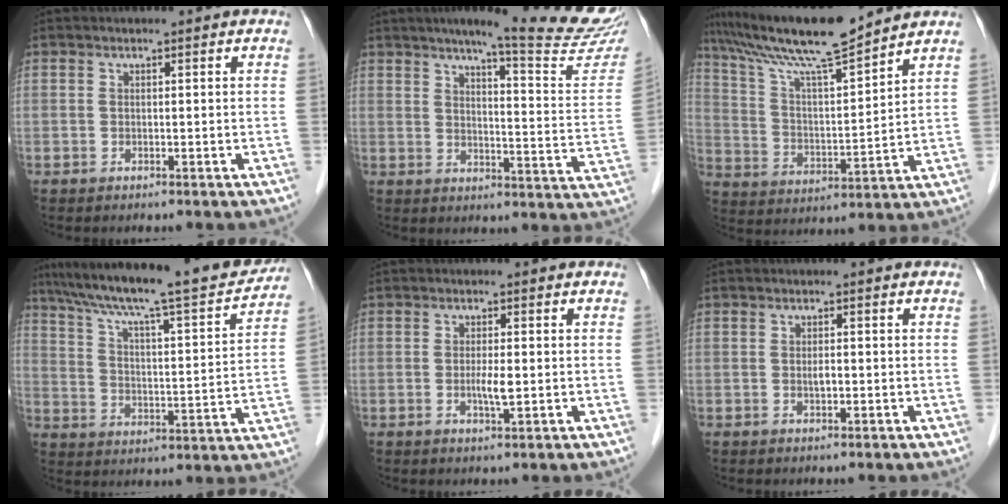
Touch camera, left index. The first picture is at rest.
{"total": 20.6, "force": [18.0, 0.3, 10.2], "torque": [-0.129, -0.066, 0.215]}
{"total": 14.2, "force": [12.5, -0.2, 6.8], "torque": [-0.133, 0.009, 0.225]}
{"total": 23.0, "force": [19.9, 1.8, 11.2], "torque": [-0.190, -0.005, 0.286]}
{"total": 2.5, "force": [-0.3, 0.3, 2.5], "torque": [-0.050, -0.004, -0.003]}
{"total": 1.1, "force": [-0.1, 0.4, 1.0], "torque": [-0.020, 0.000, -0.001]}